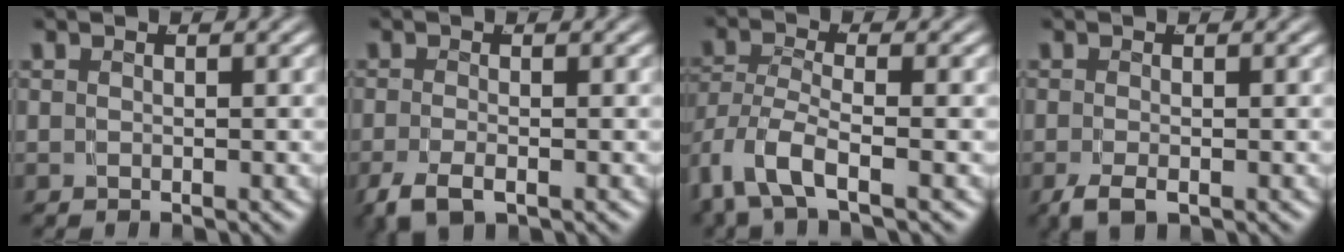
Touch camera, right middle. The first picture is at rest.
{"total": 3.2, "force": [-1.9, 1.7, 2.0], "torque": [-0.049, -0.016, -0.024]}
{"total": 4.4, "force": [-1.5, 2.6, 3.2], "torque": [-0.097, -0.027, -0.015]}
{"total": 2.3, "force": [-1.2, 1.2, 1.5], "torque": [-0.036, -0.014, -0.014]}